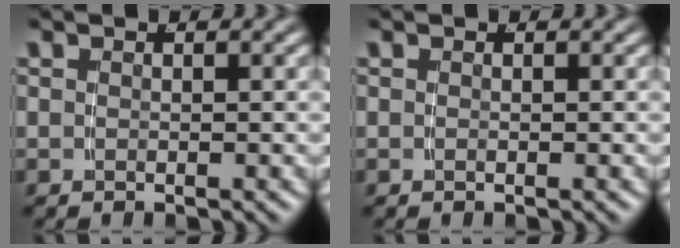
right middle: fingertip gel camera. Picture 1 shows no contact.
{"total": 0.0}